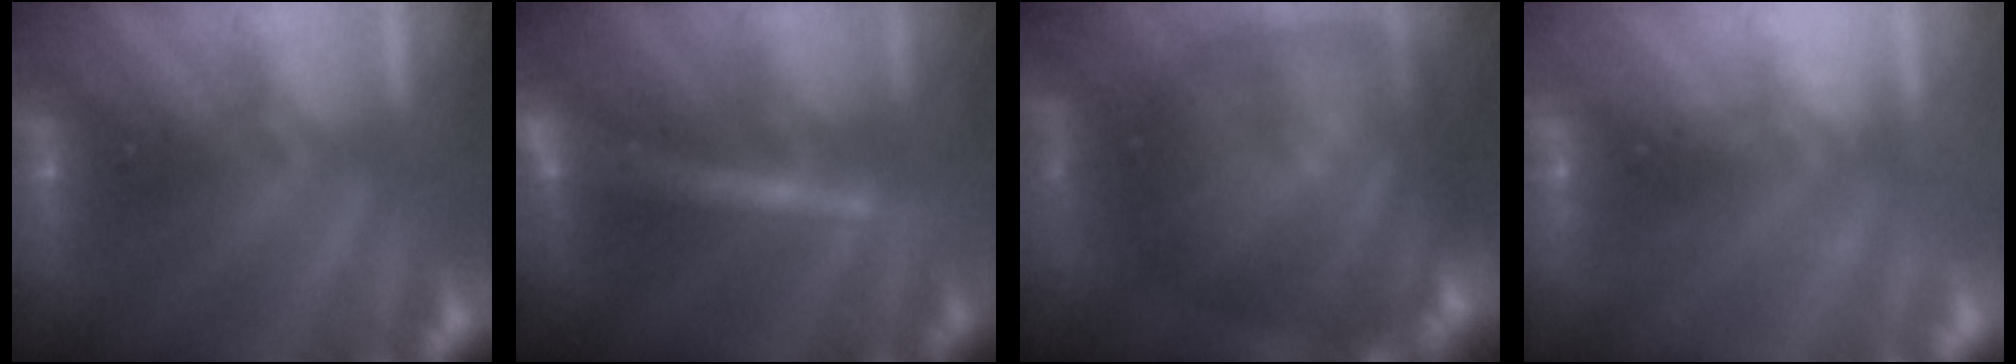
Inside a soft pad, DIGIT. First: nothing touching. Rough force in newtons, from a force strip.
{"total": 2.4}
{"total": 8.3}
{"total": 1.9}